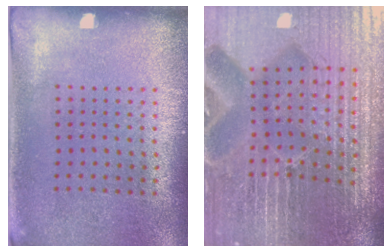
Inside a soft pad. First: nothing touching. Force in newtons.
{"total": 7.3, "press": 6.4, "slide": 3.6}